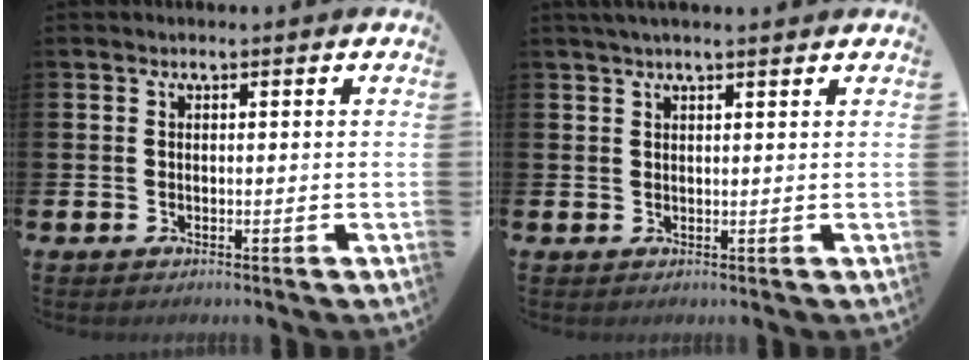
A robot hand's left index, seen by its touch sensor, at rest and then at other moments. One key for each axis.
{"total": 2.1, "fx": 1.8, "fy": 0.1, "fz": 1.1, "tx": -0.020, "ty": 0.002, "tz": 0.031}